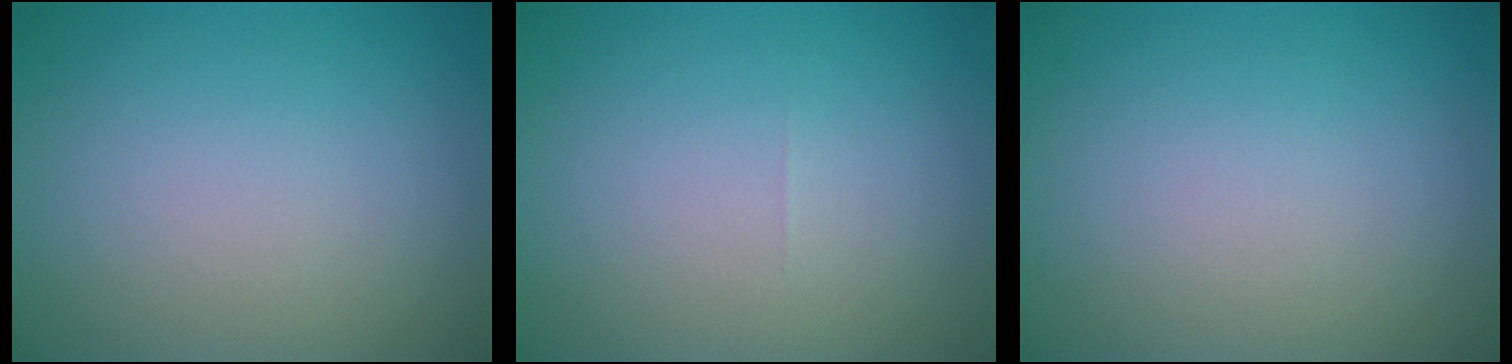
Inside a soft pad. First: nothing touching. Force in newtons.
{"total": 0.0}
{"total": 0.0}